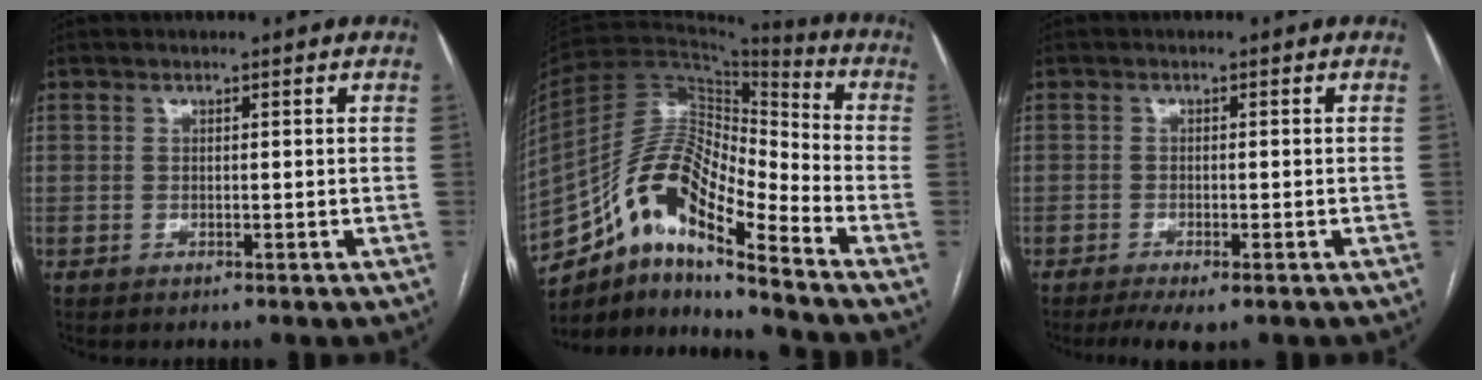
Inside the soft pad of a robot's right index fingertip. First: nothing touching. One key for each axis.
{"total": 15.8, "fx": -10.0, "fy": 3.7, "fz": 11.6, "tx": -0.217, "ty": 0.033, "tz": -0.172}
{"total": 4.8, "fx": -3.5, "fy": 0.9, "fz": 3.1, "tx": -0.046, "ty": -0.011, "tz": -0.051}